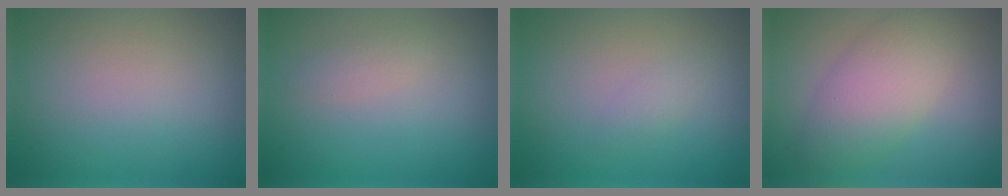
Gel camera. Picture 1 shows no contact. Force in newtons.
{"total": 1.2, "press": 1.2, "slide": 0.0}
{"total": 0.9, "press": 0.9, "slide": 0.0}
{"total": 5.3, "press": 5.3, "slide": 0.3}